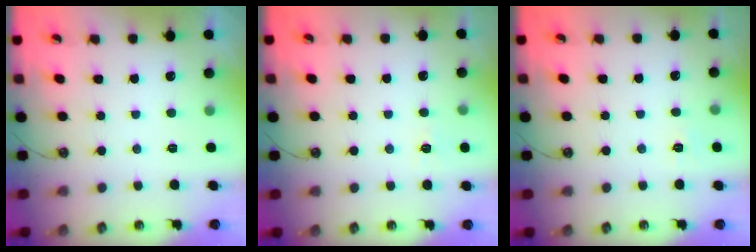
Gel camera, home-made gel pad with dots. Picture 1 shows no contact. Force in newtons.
{"total": 5.1, "press": 5.1, "slide": 0.5}
{"total": 3.7, "press": 3.7, "slide": 0.5}